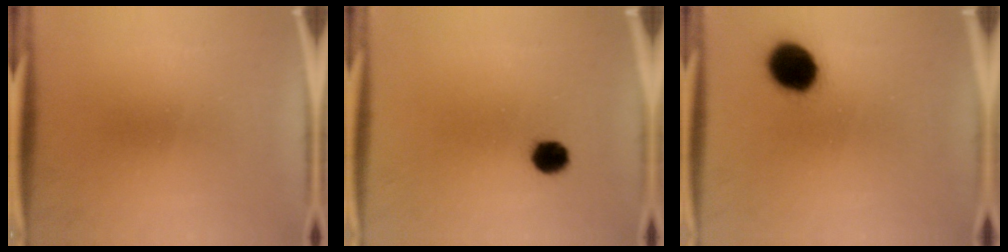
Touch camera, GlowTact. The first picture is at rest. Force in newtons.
{"total": 4.0}
{"total": 10.7}